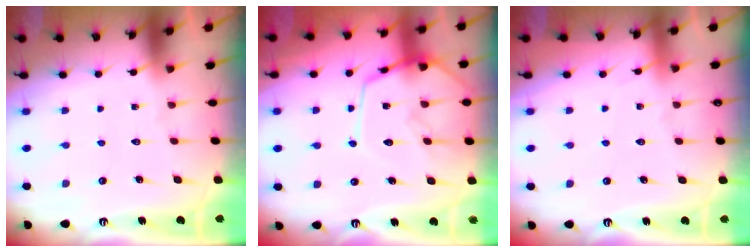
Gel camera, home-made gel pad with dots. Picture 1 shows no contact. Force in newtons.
{"total": 12.7, "press": 12.6, "slide": 1.2}
{"total": 2.6, "press": 2.6, "slide": 0.4}